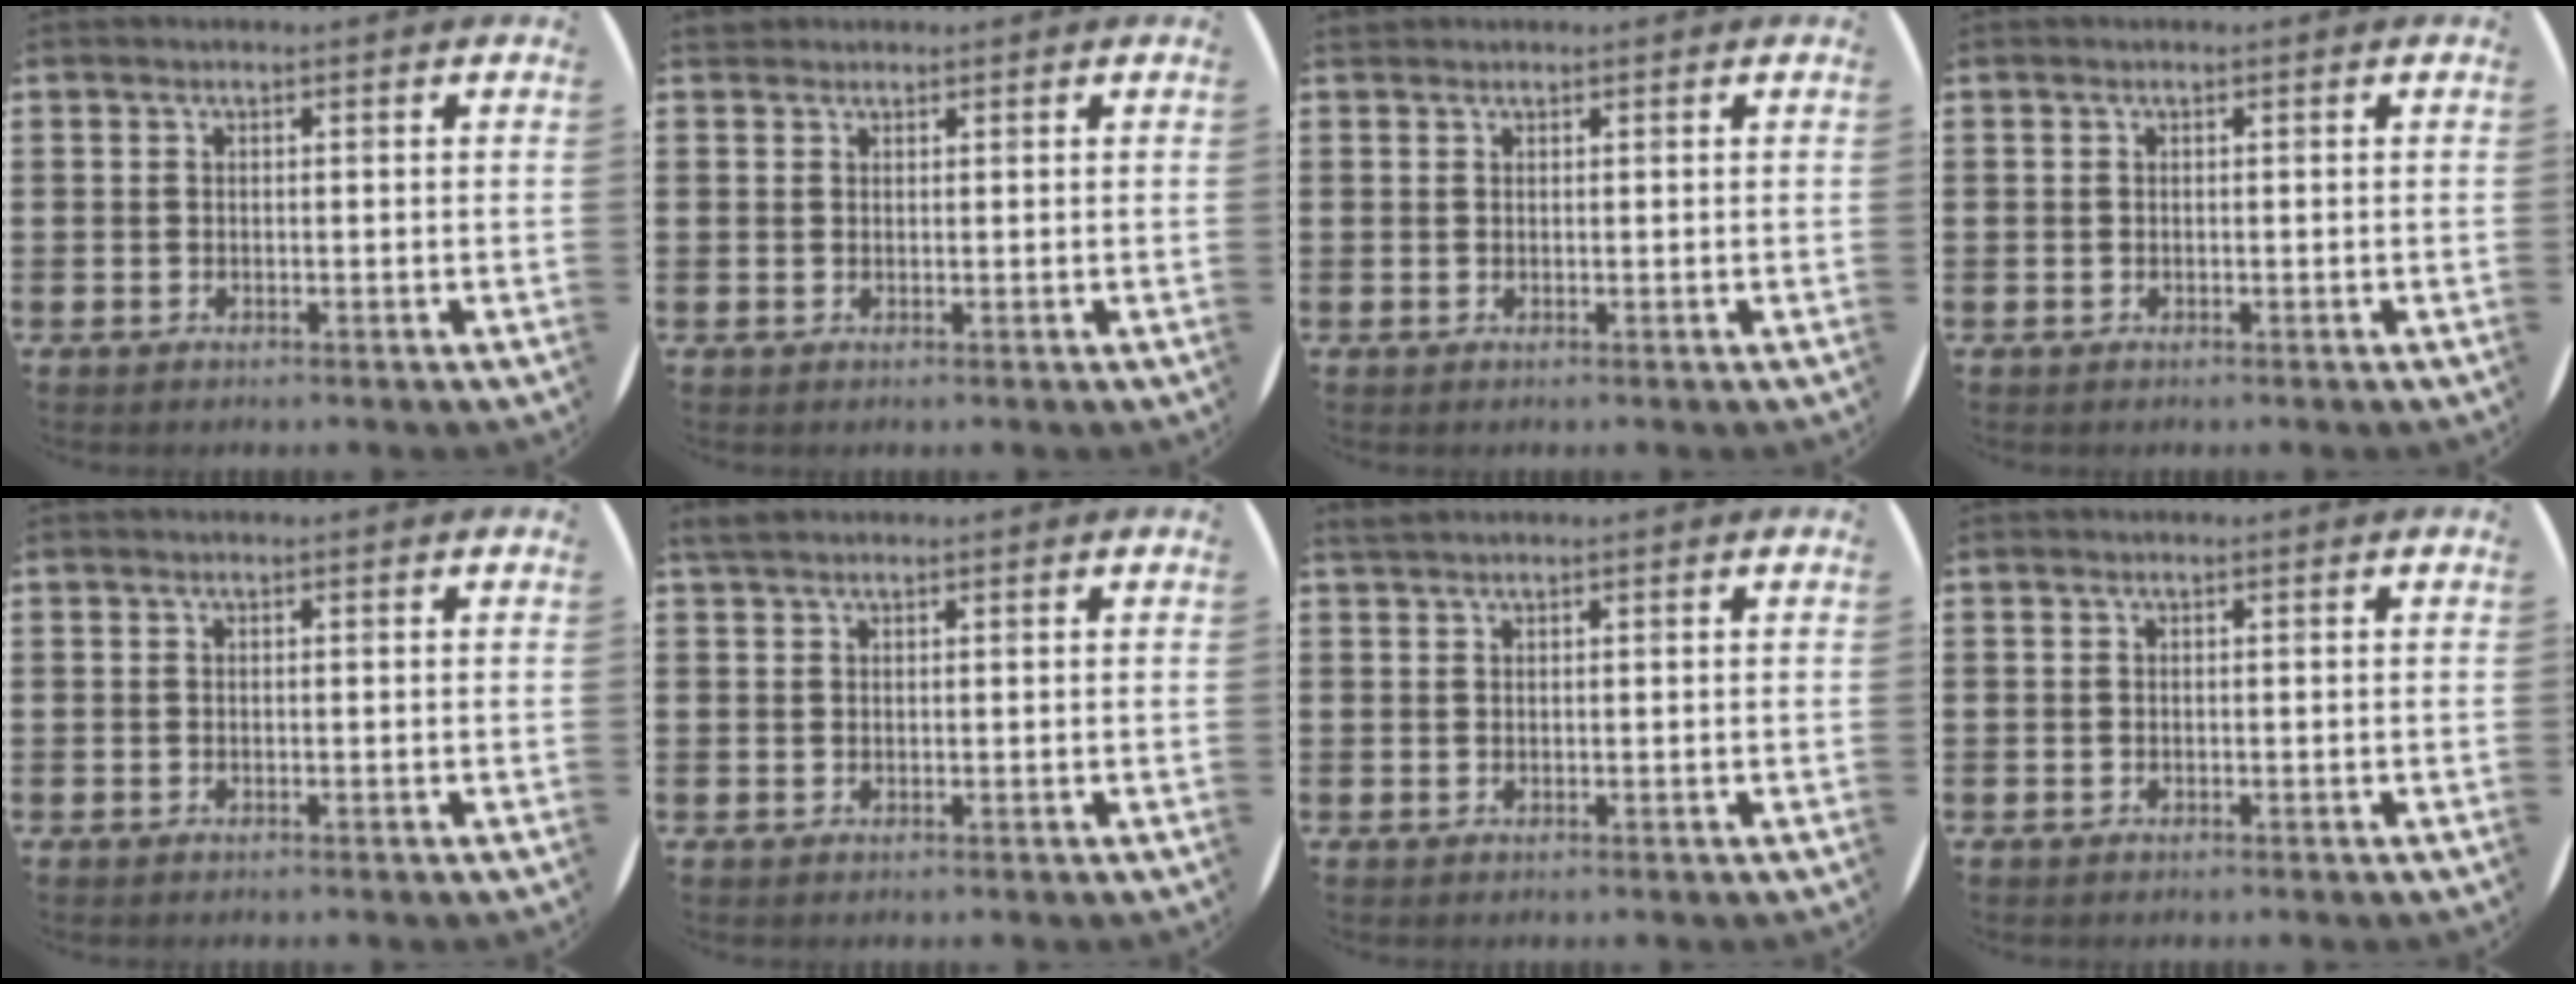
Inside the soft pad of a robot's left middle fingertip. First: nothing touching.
{"total": 1.0, "force": [1.0, 0.4, 0.0], "torque": [-0.002, 0.004, 0.019]}
{"total": 0.5, "force": [0.5, 0.2, -0.1], "torque": [0.001, 0.003, 0.010]}
{"total": 0.0}
{"total": 0.0}
{"total": 1.2, "force": [1.1, 0.3, 0.4], "torque": [-0.011, 0.003, 0.021]}
{"total": 0.7, "force": [0.7, -0.1, 0.0], "torque": [-0.002, 0.000, 0.015]}
{"total": 0.0}